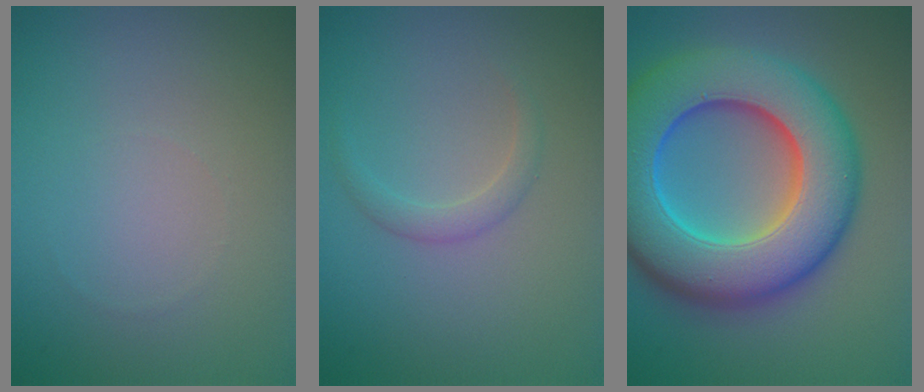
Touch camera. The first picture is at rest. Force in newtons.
{"total": 1.5, "press": 1.5, "slide": 0.1}
{"total": 13.6, "press": 13.6, "slide": 0.0}